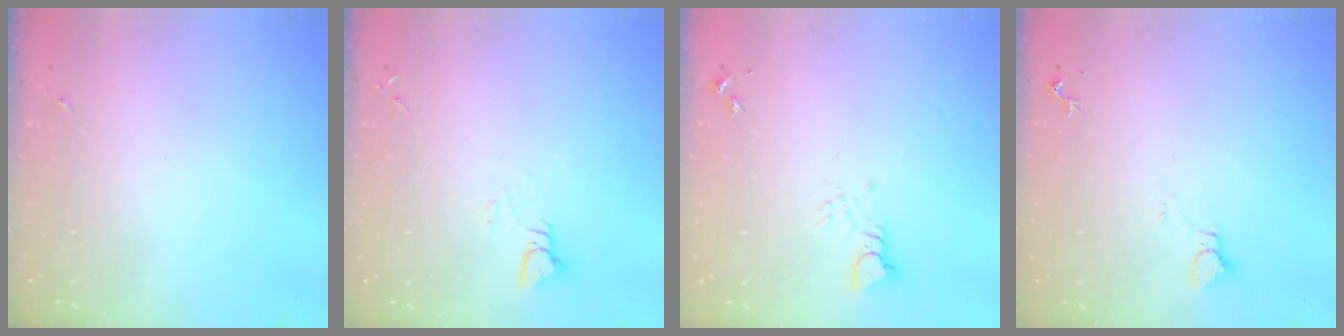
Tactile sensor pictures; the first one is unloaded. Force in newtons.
{"total": 3.8, "press": 3.8, "slide": 0.5}
{"total": 3.6, "press": 3.6, "slide": 0.3}
{"total": 4.3, "press": 4.3, "slide": 0.4}